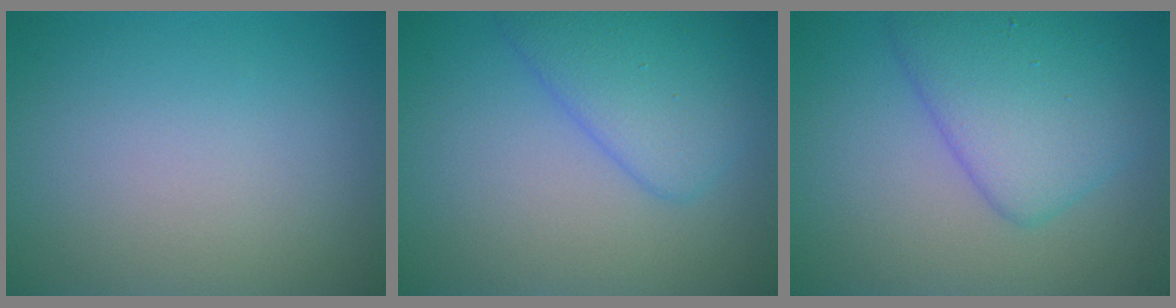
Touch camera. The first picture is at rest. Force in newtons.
{"total": 4.4, "press": 4.4, "slide": 0.1}
{"total": 5.5, "press": 5.5, "slide": 0.2}